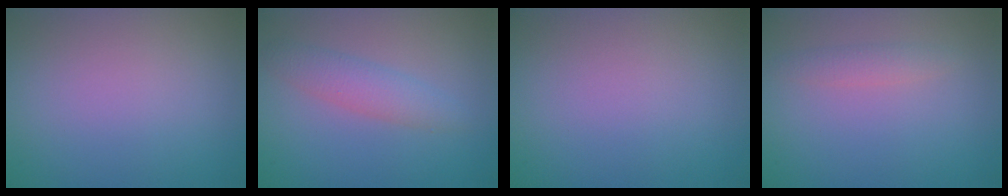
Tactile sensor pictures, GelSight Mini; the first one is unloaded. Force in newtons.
{"total": 2.6, "press": 2.6, "slide": 0.1}
{"total": 0.0}
{"total": 1.4, "press": 1.4, "slide": 0.1}